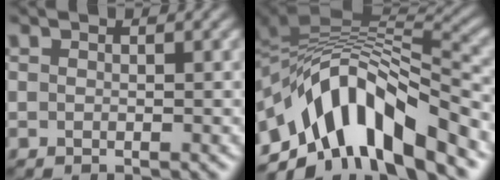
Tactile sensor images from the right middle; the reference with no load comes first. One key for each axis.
{"total": 11.8, "fx": -5.7, "fy": 5.6, "fz": 8.8, "tx": -0.138, "ty": 0.009, "tz": -0.101}